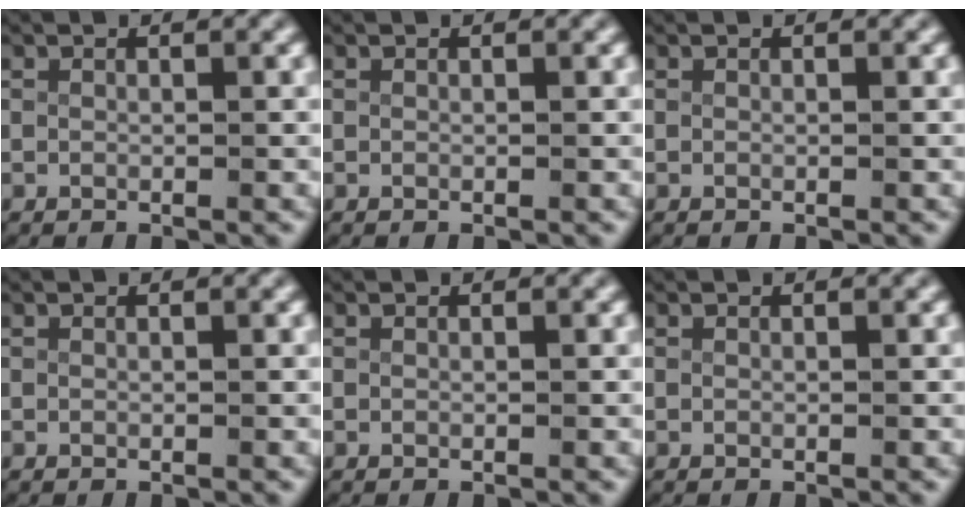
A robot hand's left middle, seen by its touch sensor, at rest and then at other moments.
{"total": 0.0}
{"total": 0.0}
{"total": 0.0}
{"total": 0.0}
{"total": 0.0}